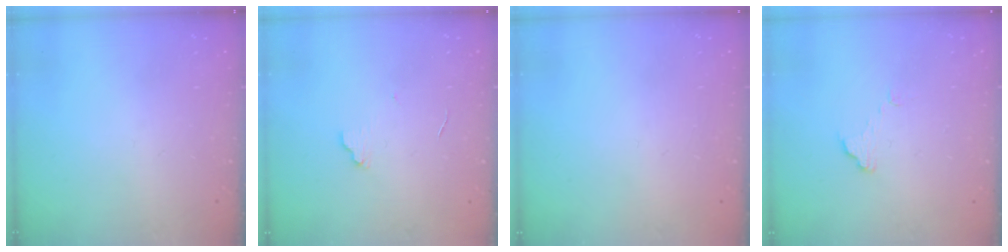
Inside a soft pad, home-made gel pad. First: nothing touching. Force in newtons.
{"total": 5.8, "press": 5.8, "slide": 0.4}
{"total": 2.1, "press": 2.1, "slide": 0.1}
{"total": 5.5, "press": 5.5, "slide": 0.5}